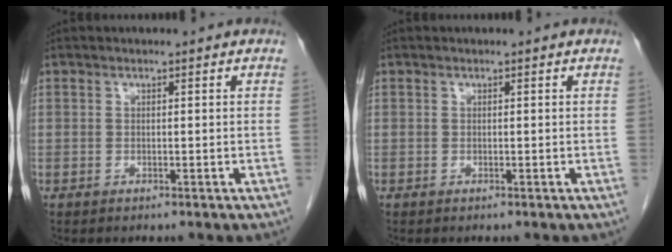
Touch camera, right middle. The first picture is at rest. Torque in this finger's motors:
{"motor_torque": [0.00, 0.00, 0.00, 0.00]}